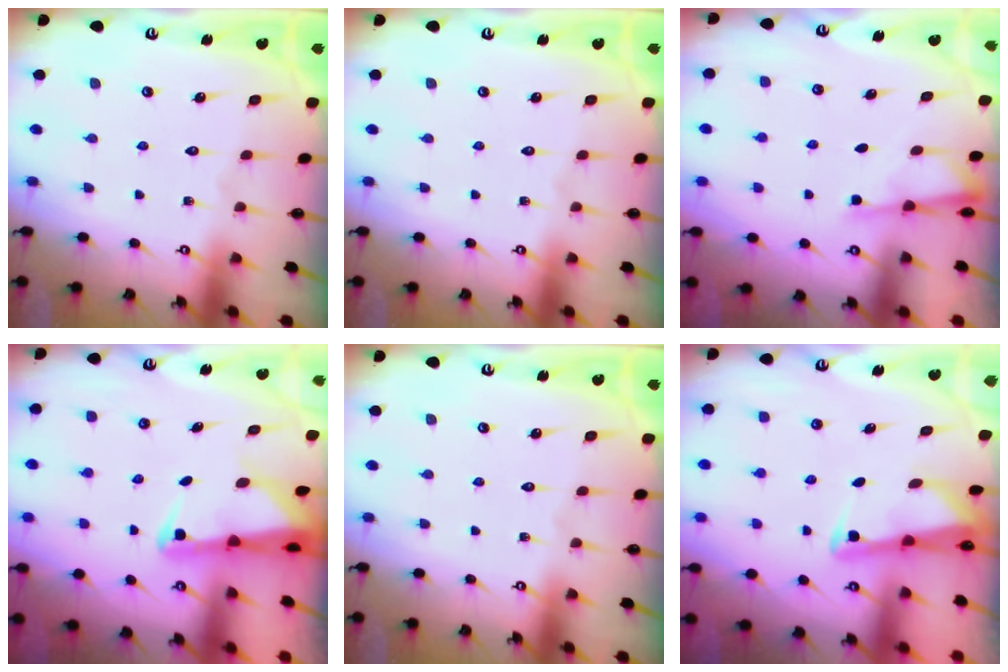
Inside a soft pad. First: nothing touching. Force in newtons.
{"total": 0.0}
{"total": 2.4, "press": 2.4, "slide": 0.4}
{"total": 2.6, "press": 2.5, "slide": 0.5}
{"total": 0.0}
{"total": 2.8, "press": 2.8, "slide": 0.2}